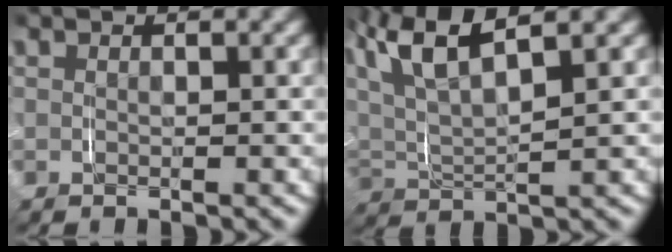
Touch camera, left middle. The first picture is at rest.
{"total": 5.4, "force": [2.5, 2.4, 4.2], "torque": [-0.117, 0.002, 0.042]}